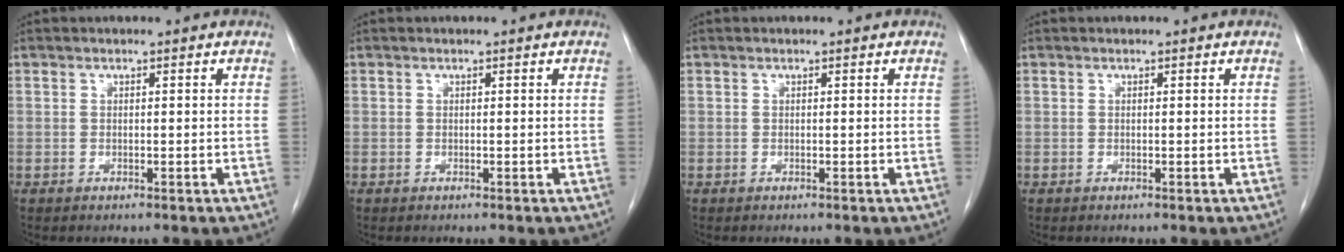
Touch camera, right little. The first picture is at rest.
{"total": 0.0}
{"total": 0.0}
{"total": 0.0}